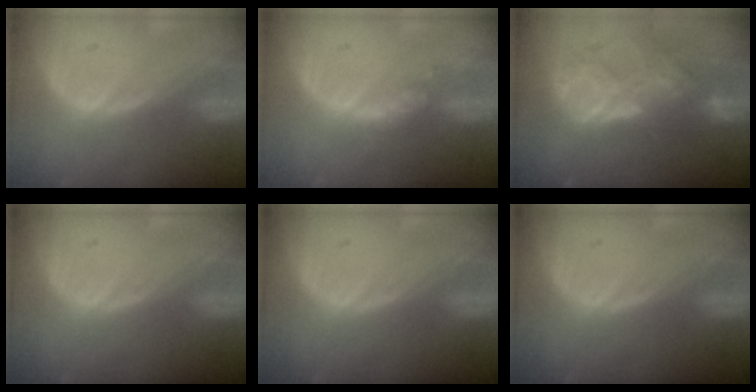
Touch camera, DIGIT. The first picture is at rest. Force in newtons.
{"total": 4.6, "press": 4.1, "slide": 2.2}
{"total": 8.9, "press": 7.8, "slide": 4.4}
{"total": 0.0}
{"total": 0.0}
{"total": 0.0}